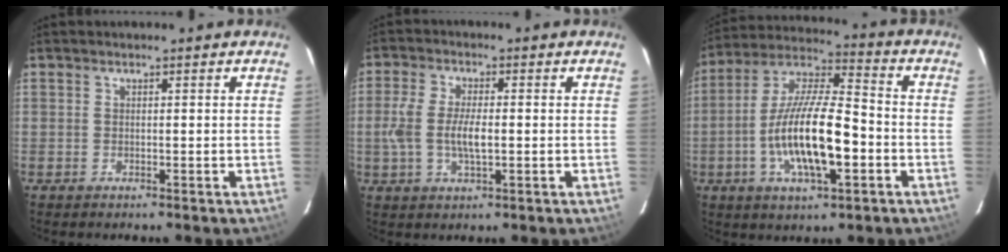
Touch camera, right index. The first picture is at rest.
{"total": 6.6, "force": [-0.8, 2.5, 6.1], "torque": [-0.125, 0.001, -0.017]}
{"total": 17.0, "force": [-4.4, 4.9, 15.6], "torque": [-0.303, -0.001, -0.084]}